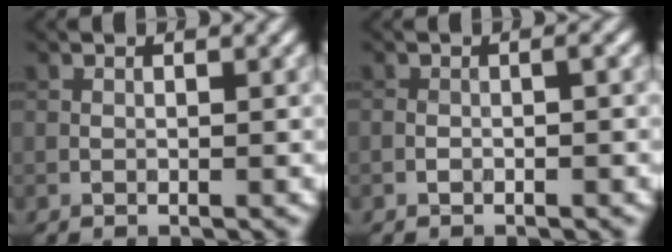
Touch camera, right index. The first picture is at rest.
{"total": 0.7, "force": [-0.5, 0.3, 0.5], "torque": [-0.009, 0.000, -0.008]}